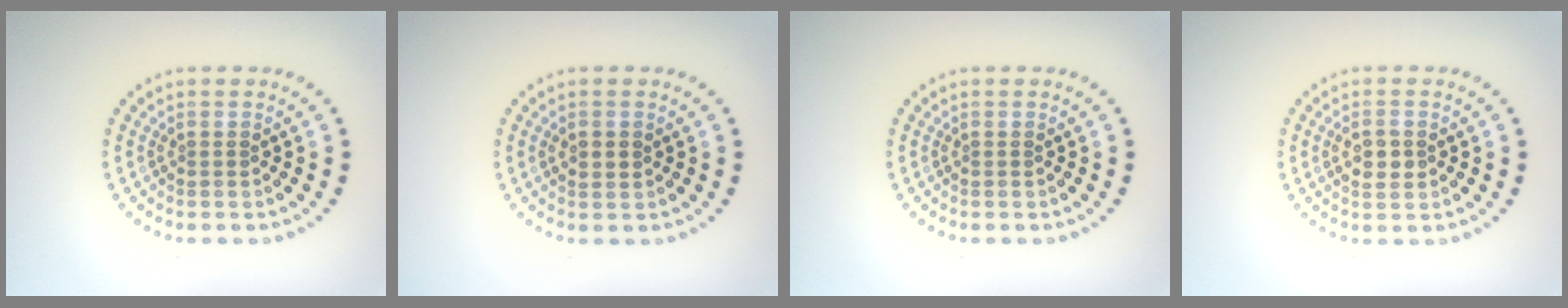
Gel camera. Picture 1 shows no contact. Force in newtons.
{"total": 1.5, "press": 1.5, "slide": 0.1}
{"total": 0.0}
{"total": 2.1, "press": 2.1, "slide": 0.1}